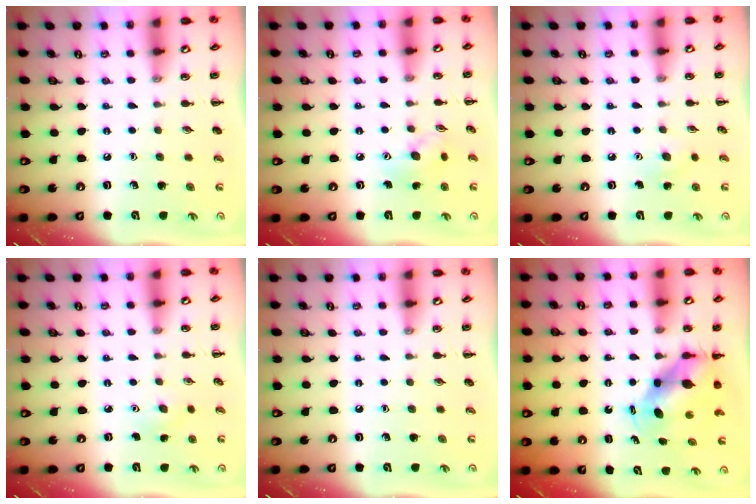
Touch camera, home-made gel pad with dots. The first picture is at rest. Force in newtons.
{"total": 6.4, "press": 6.4, "slide": 0.3}
{"total": 5.2, "press": 5.0, "slide": 1.3}
{"total": 3.0, "press": 2.8, "slide": 0.8}
{"total": 0.0}
{"total": 5.6, "press": 5.4, "slide": 1.6}